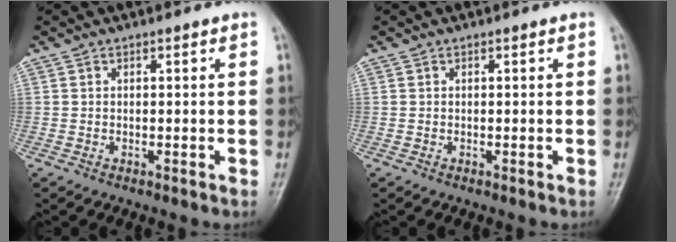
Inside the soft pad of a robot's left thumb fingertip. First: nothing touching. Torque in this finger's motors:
{"motor_torque": [-0.04, 0.05, -0.03, 0.03, 0.00]}